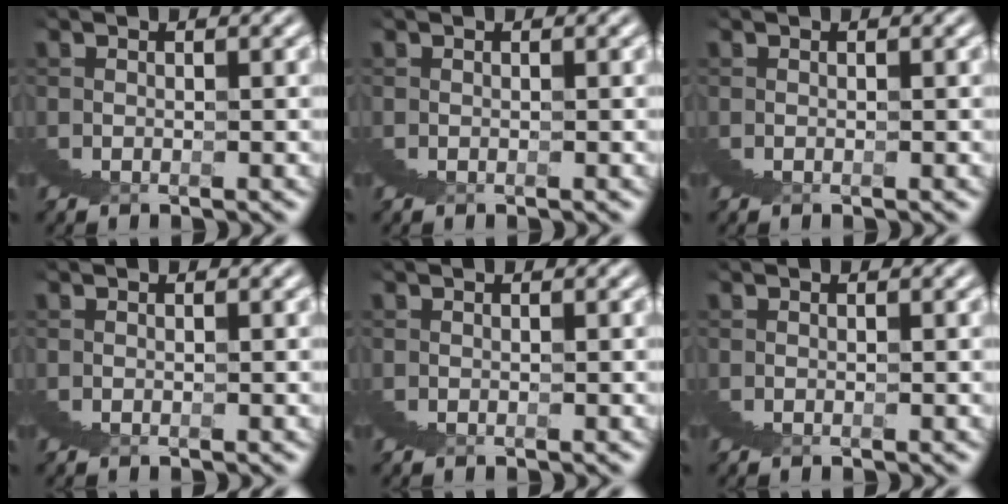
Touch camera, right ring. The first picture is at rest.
{"total": 0.0}
{"total": 0.0}
{"total": 0.0}
{"total": 0.0}
{"total": 0.0}